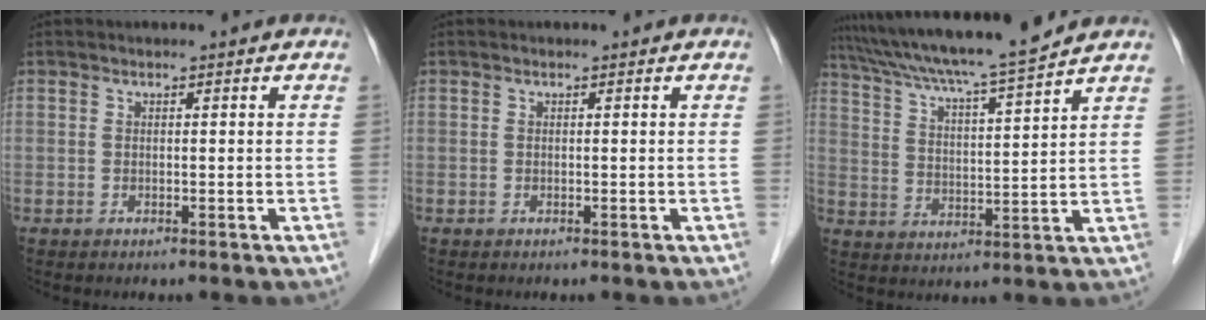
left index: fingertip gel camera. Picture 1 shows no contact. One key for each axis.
{"total": 0.0}
{"total": 14.8, "fx": 13.1, "fy": -1.0, "fz": 6.9, "tx": -0.125, "ty": 0.004, "tz": 0.209}